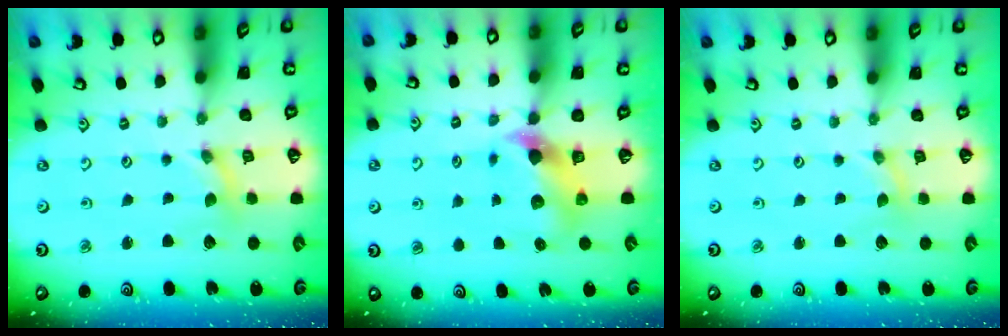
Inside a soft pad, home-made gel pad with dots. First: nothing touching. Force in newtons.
{"total": 5.9, "press": 5.9, "slide": 0.9}
{"total": 0.0}